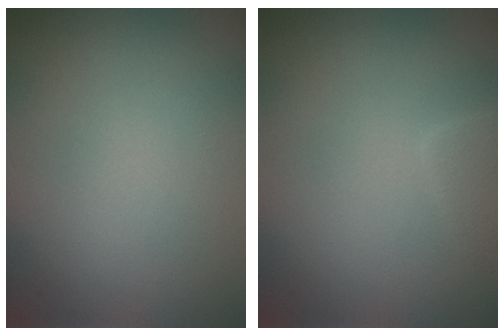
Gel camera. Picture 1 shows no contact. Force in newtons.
{"total": 2.0, "press": 2.0, "slide": 0.2}